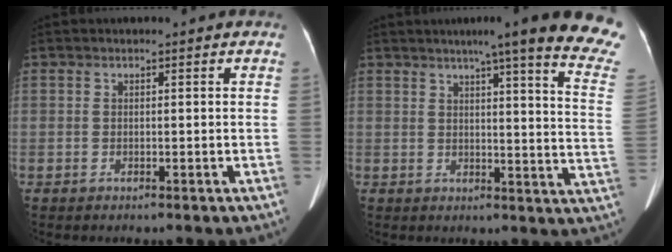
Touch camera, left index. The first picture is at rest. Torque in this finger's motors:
{"motor_torque": [0.96, -1.18, 0.82, 0.15]}